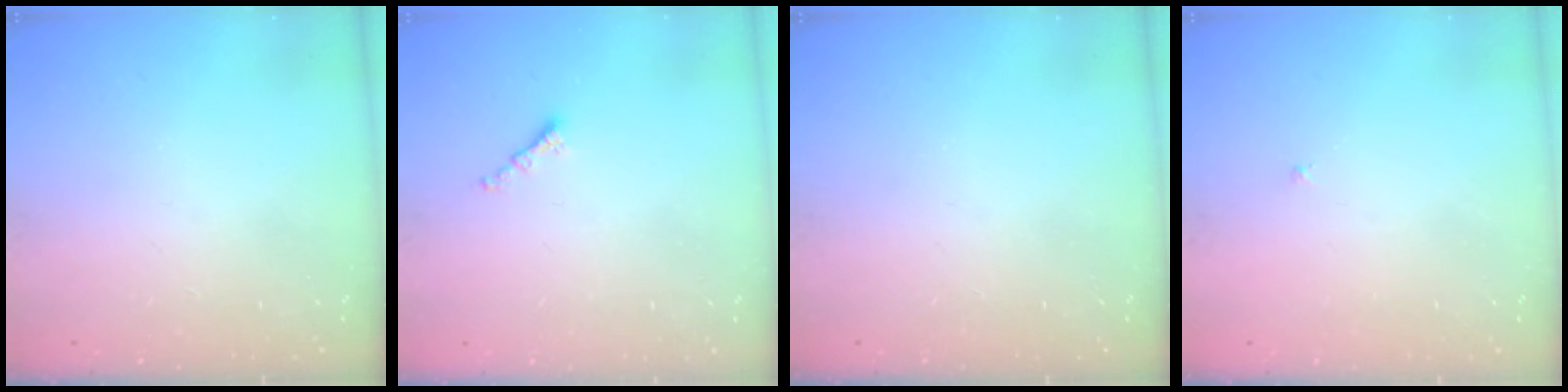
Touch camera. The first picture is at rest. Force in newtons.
{"total": 1.6, "press": 1.6, "slide": 0.0}
{"total": 0.0}
{"total": 0.9, "press": 0.9, "slide": 0.2}